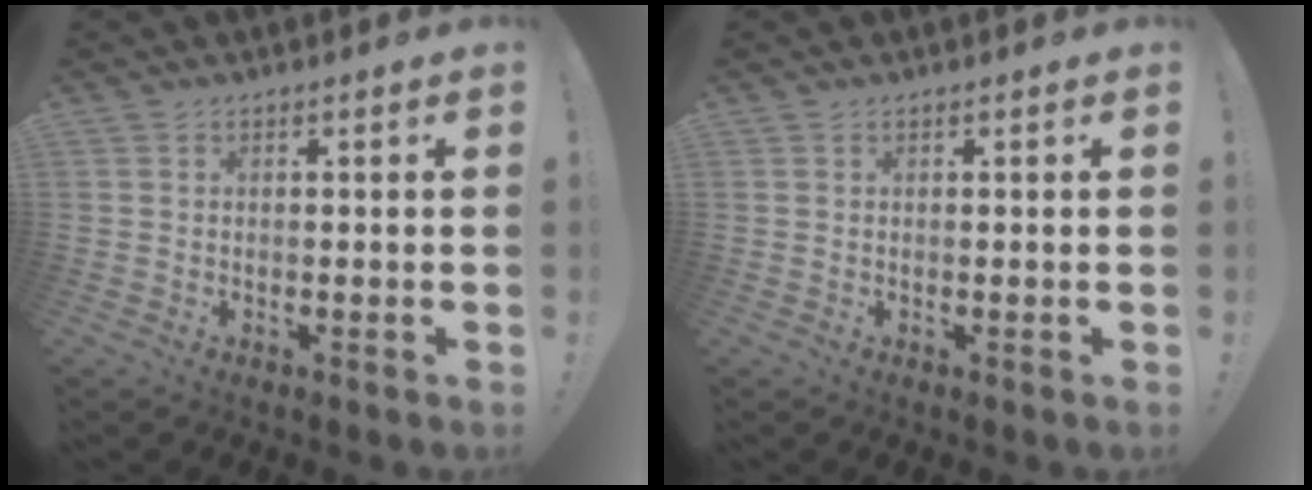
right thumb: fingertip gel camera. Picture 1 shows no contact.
{"total": 0.0}